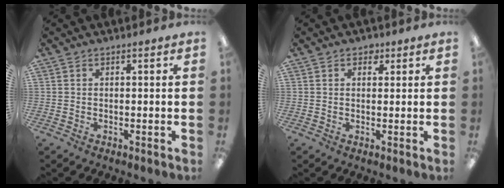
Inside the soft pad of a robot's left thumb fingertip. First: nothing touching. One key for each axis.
{"total": 2.1, "fx": 1.2, "fy": 1.4, "fz": 1.1, "tx": -0.006, "ty": -0.003, "tz": 0.018}